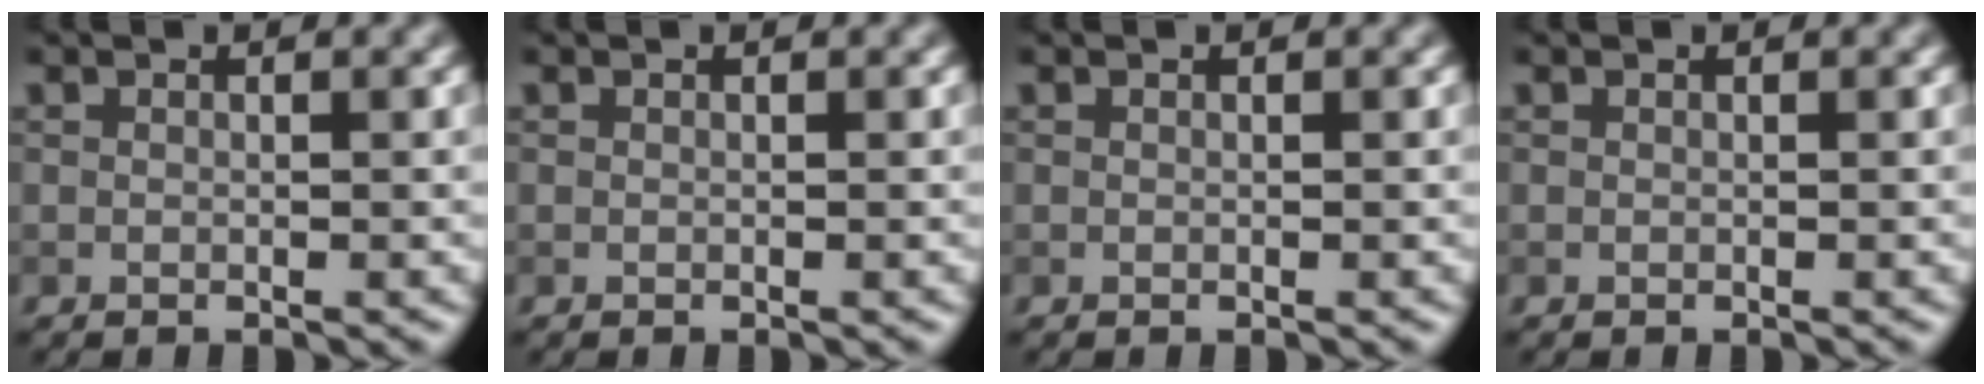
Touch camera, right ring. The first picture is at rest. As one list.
[{"total": 0.0}, {"total": 0.0}, {"total": 0.0}]